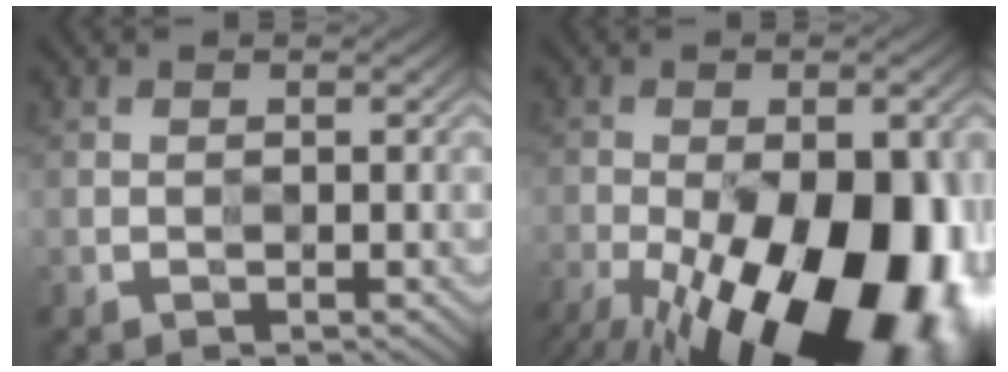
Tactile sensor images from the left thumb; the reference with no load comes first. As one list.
[{"total": 21.9, "force": [-10.8, 10.1, 16.2], "torque": [-0.231, -0.078, -0.123]}]